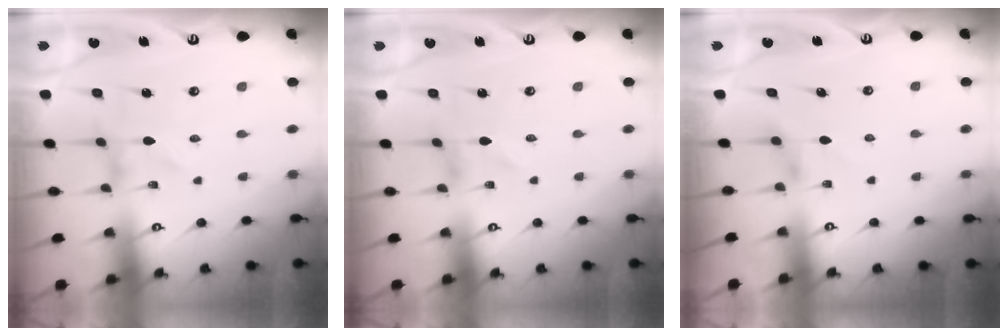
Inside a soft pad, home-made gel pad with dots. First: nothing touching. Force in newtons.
{"total": 0.8, "press": 0.8, "slide": 0.1}
{"total": 2.8, "press": 2.7, "slide": 0.6}